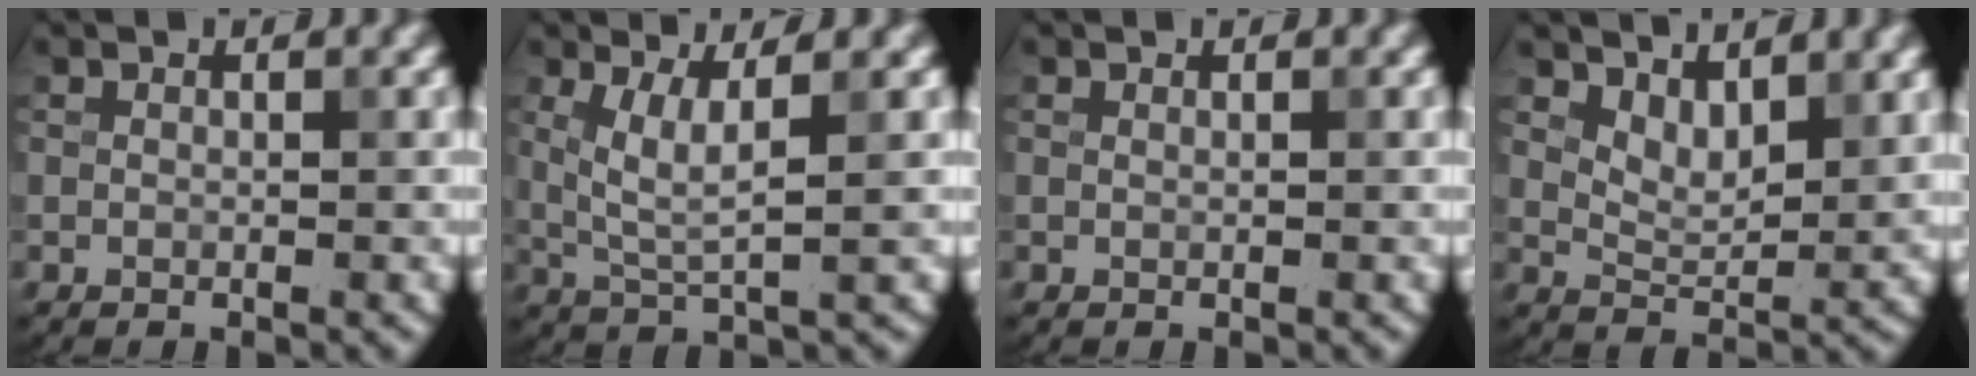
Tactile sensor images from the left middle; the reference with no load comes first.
{"total": 3.5, "force": [0.9, 0.6, 3.3], "torque": [-0.072, -0.005, 0.026]}
{"total": 0.0}
{"total": 3.3, "force": [2.5, 1.2, 1.8], "torque": [-0.033, -0.009, 0.046]}